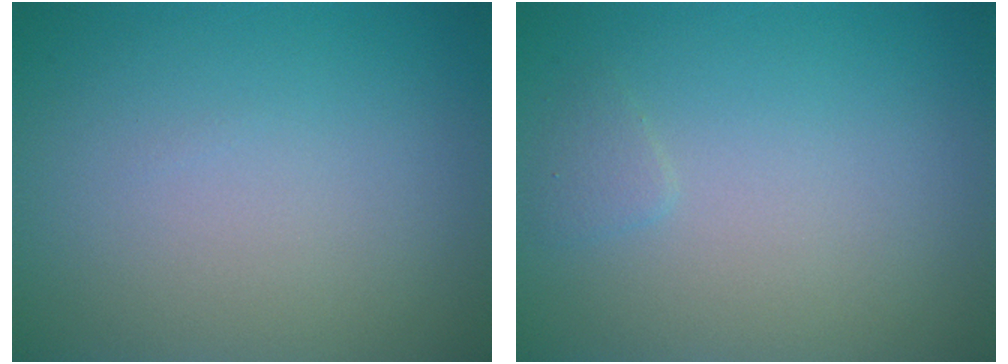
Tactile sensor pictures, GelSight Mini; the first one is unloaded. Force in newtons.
{"total": 0.7, "press": 0.7, "slide": 0.1}